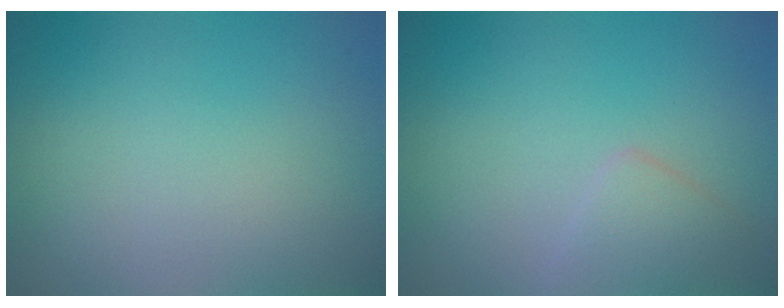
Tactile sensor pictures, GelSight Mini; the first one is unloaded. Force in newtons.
{"total": 1.9, "press": 1.9, "slide": 0.0}